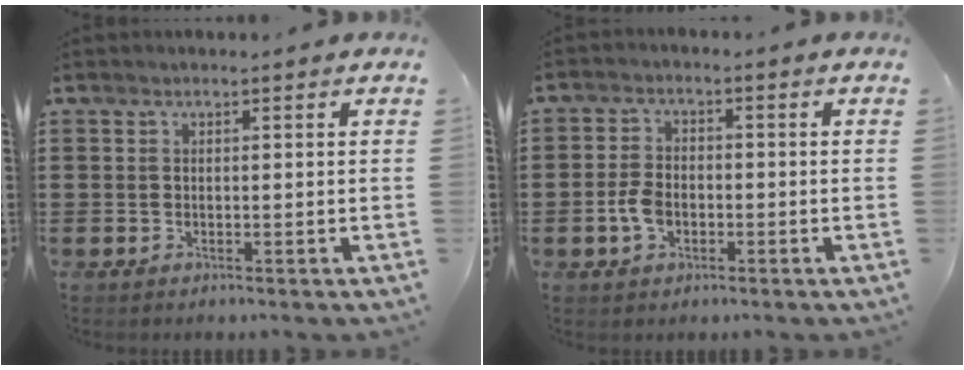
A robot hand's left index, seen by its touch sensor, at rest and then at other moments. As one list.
[{"total": 4.2, "force": [-1.1, 2.6, 3.1], "torque": [-0.077, -0.001, -0.025]}]